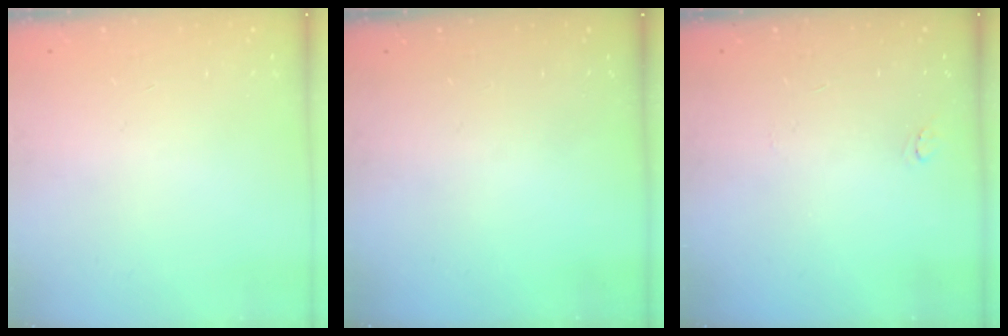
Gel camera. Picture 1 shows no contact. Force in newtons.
{"total": 0.0}
{"total": 3.5, "press": 3.5, "slide": 0.4}